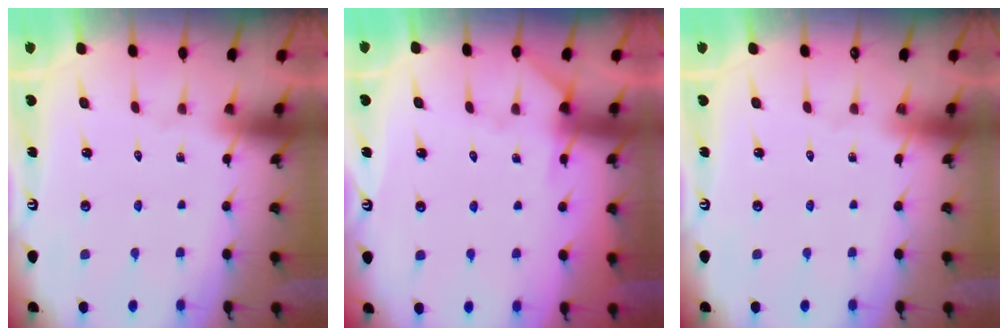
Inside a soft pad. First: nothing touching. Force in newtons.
{"total": 6.4, "press": 6.3, "slide": 0.8}
{"total": 0.0}